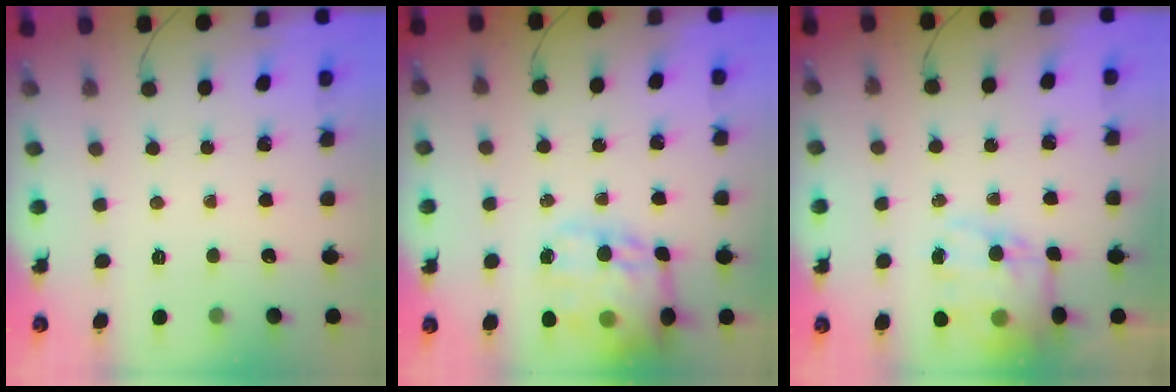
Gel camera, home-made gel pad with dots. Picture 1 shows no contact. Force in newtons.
{"total": 18.8, "press": 18.4, "slide": 3.7}
{"total": 14.0, "press": 13.6, "slide": 3.6}